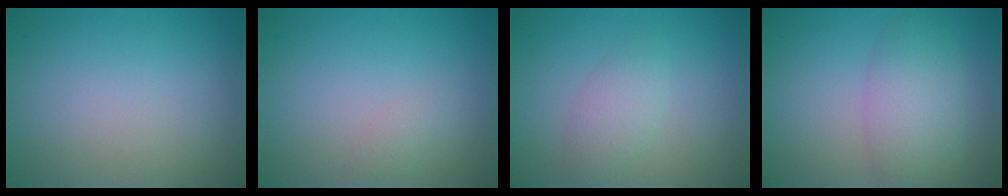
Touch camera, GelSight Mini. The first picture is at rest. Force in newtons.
{"total": 1.0, "press": 1.0, "slide": 0.1}
{"total": 2.0, "press": 2.0, "slide": 0.1}
{"total": 4.6, "press": 4.6, "slide": 0.2}